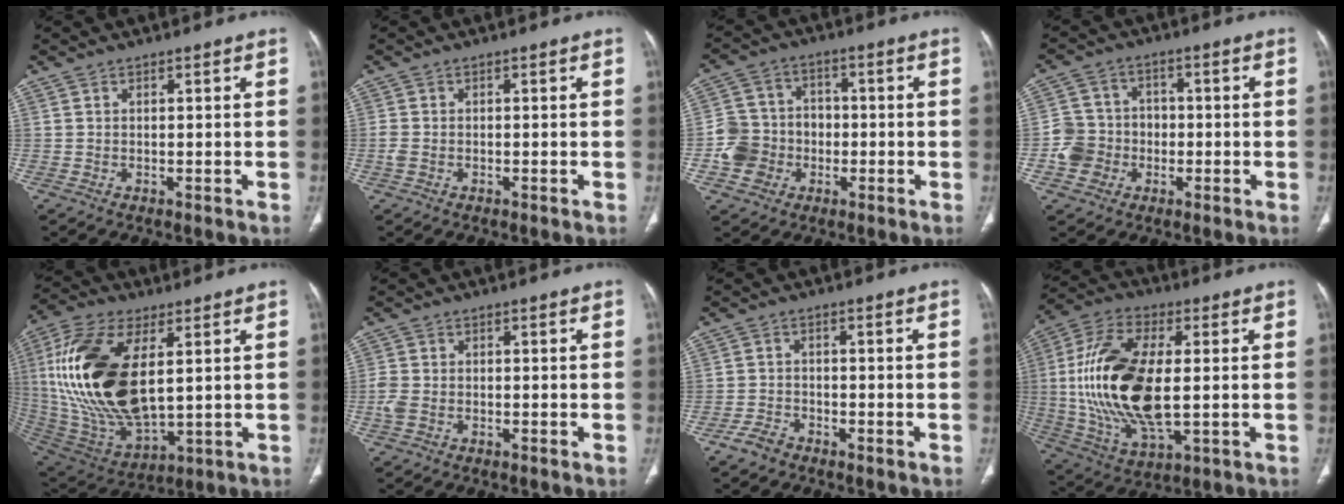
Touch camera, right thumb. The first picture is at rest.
{"total": 1.5, "force": [-0.5, 1.0, 1.0], "torque": [-0.030, -0.002, -0.011]}
{"total": 9.5, "force": [-2.6, 8.6, 3.1], "torque": [-0.029, 0.028, -0.049]}
{"total": 7.8, "force": [-2.2, 7.2, 2.0], "torque": [-0.010, 0.026, -0.042]}
{"total": 25.2, "force": [4.6, 12.6, 21.4], "torque": [-0.439, -0.024, 0.094]}
{"total": 2.9, "force": [-1.0, 2.0, 1.9], "torque": [-0.055, 0.001, -0.020]}
{"total": 3.2, "force": [-2.4, 1.7, 1.1], "torque": [-0.023, 0.014, -0.044]}
{"total": 22.0, "force": [0.6, 10.4, 19.4], "torque": [-0.402, -0.003, 0.015]}